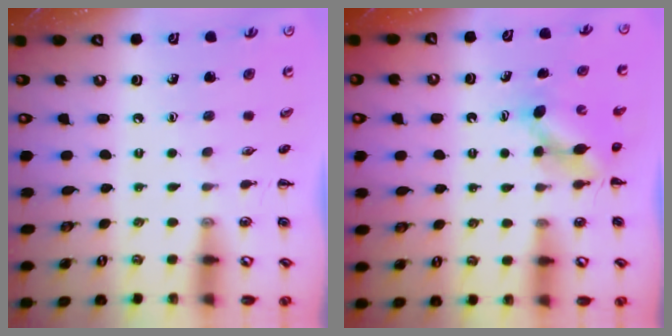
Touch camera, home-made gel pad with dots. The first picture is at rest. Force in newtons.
{"total": 4.7, "press": 4.7, "slide": 0.4}